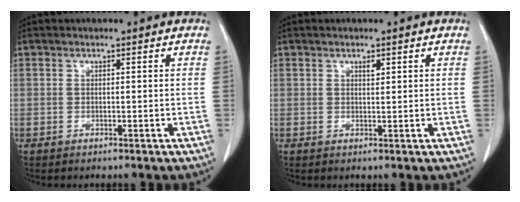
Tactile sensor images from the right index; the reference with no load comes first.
{"total": 0.8, "force": [0.5, 0.3, 0.6], "torque": [-0.010, -0.004, 0.008]}